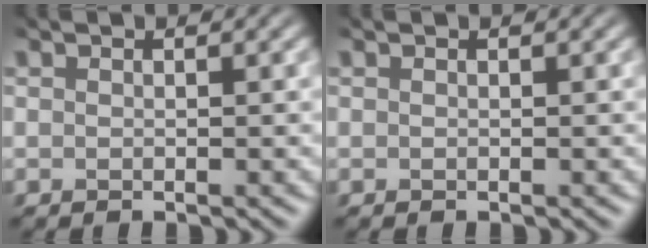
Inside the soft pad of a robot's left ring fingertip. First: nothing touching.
{"total": 0.0}